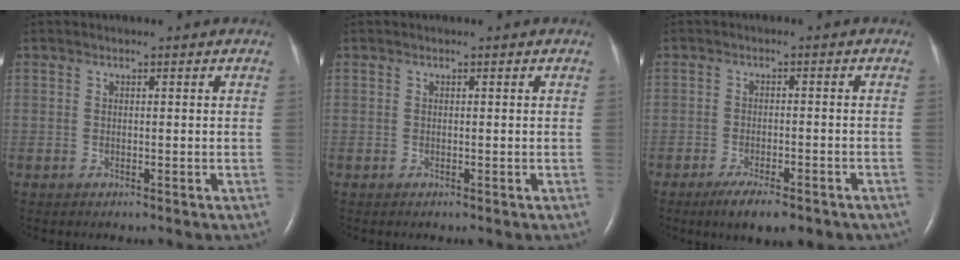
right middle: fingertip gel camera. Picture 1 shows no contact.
{"total": 0.0}
{"total": 8.6, "force": [-6.3, 2.5, 5.4], "torque": [-0.071, -0.010, -0.085]}